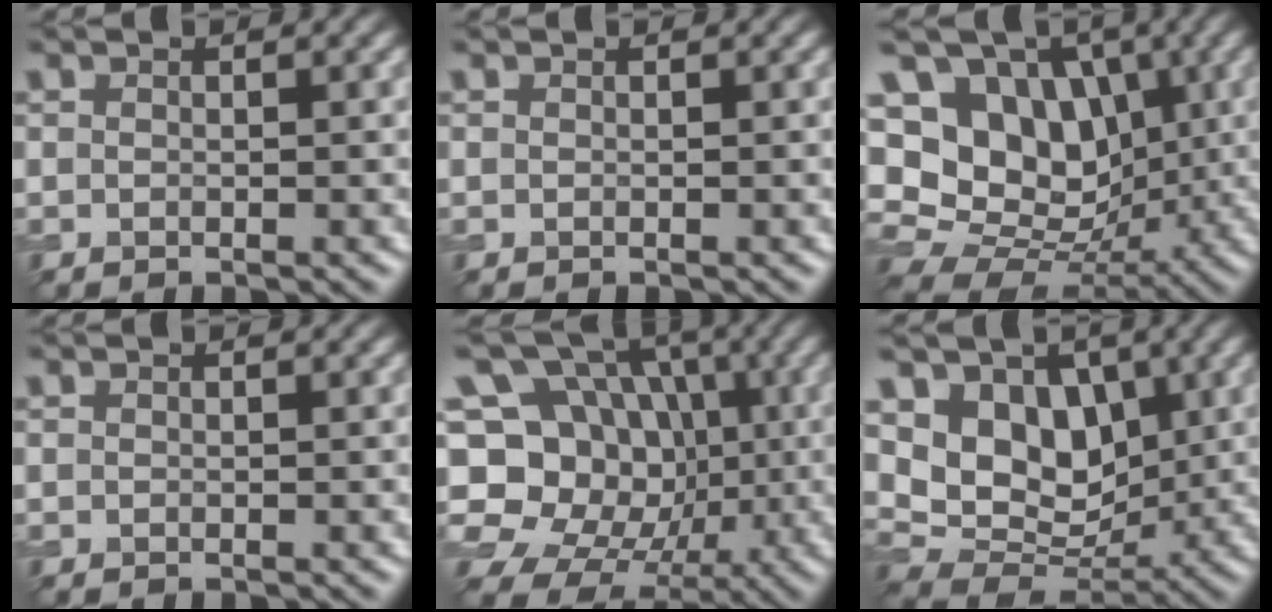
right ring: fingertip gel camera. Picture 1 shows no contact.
{"total": 0.0}
{"total": 13.3, "force": [3.0, 10.5, 7.6], "torque": [-0.153, 0.043, 0.035]}
{"total": 0.0}
{"total": 16.9, "force": [-1.3, 14.6, 8.5], "torque": [-0.190, 0.031, -0.041]}
{"total": 7.9, "force": [2.6, 5.9, 4.6], "torque": [-0.080, -0.016, 0.037]}